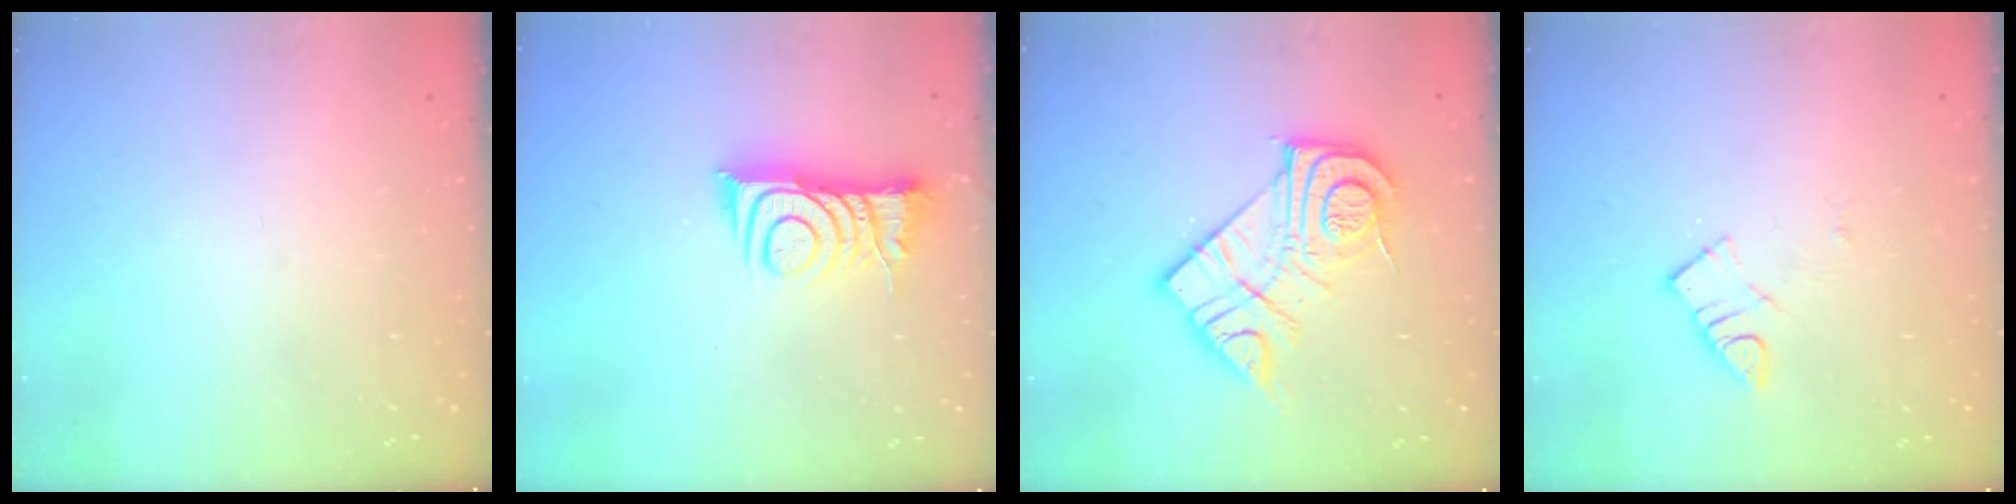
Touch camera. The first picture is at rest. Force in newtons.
{"total": 9.8, "press": 9.8, "slide": 0.2}
{"total": 16.8, "press": 16.7, "slide": 1.2}
{"total": 4.7, "press": 4.7, "slide": 0.2}